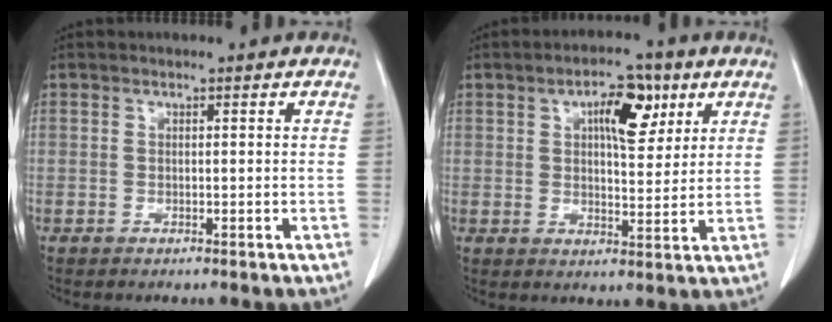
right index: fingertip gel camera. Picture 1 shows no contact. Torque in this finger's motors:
{"motor_torque": [0.42, 0.38, 0.19, 0.04]}